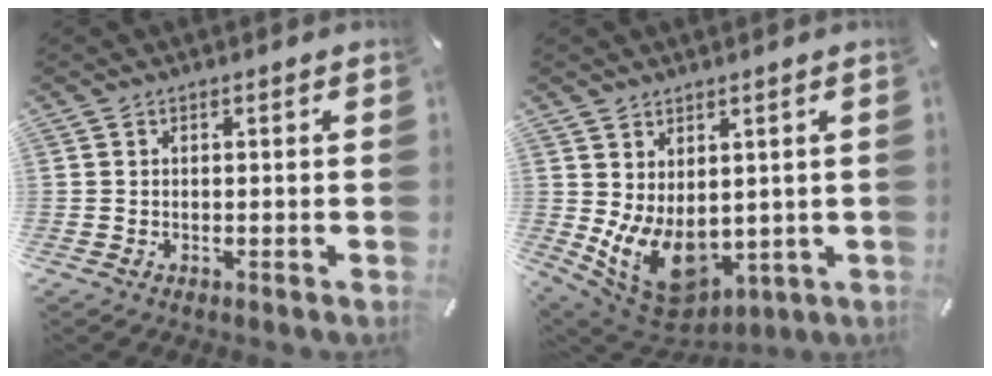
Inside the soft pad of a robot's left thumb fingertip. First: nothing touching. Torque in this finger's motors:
{"motor_torque": [1.87, 3.14, 0.97, -0.69, 0.52]}